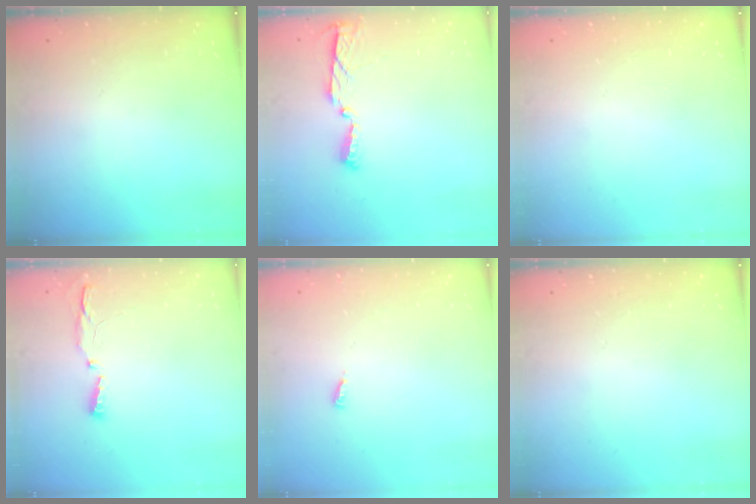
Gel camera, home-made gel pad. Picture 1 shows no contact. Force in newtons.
{"total": 4.0, "press": 4.0, "slide": 0.5}
{"total": 0.0}
{"total": 3.5, "press": 3.4, "slide": 0.8}
{"total": 2.9, "press": 2.9, "slide": 0.2}
{"total": 0.0}